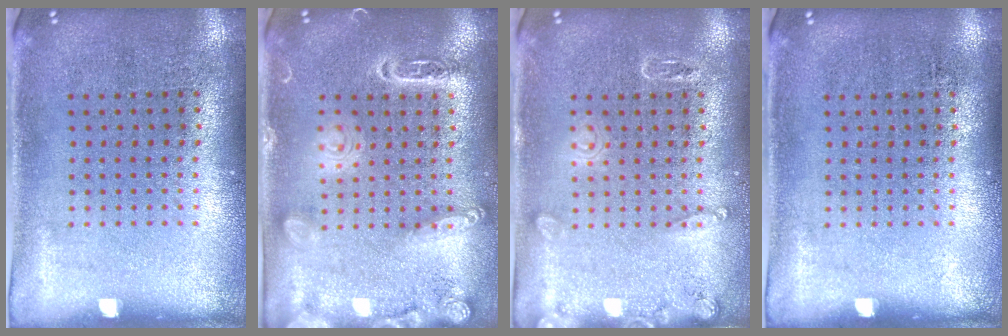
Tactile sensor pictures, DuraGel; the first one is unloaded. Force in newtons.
{"total": 1.9, "press": 1.8, "slide": 0.4}
{"total": 1.8, "press": 1.8, "slide": 0.2}
{"total": 0.0}